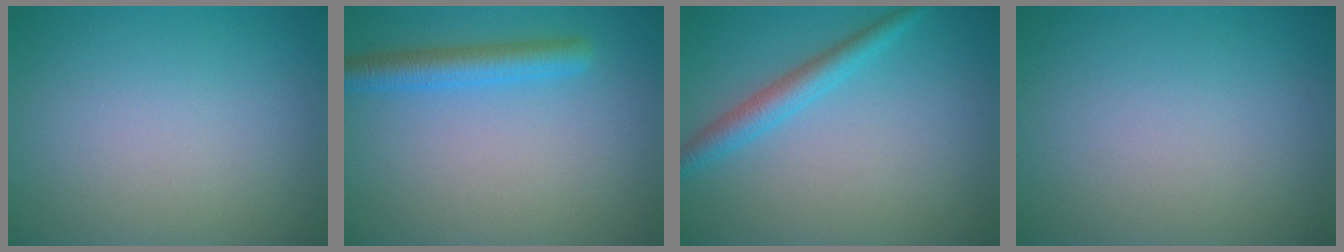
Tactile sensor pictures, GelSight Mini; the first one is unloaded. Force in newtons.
{"total": 3.2, "press": 3.2, "slide": 0.2}
{"total": 2.9, "press": 2.9, "slide": 0.1}
{"total": 0.0}